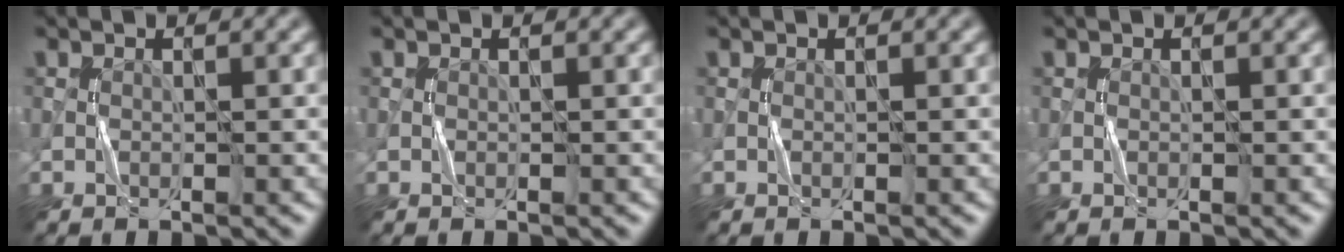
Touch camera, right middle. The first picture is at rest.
{"total": 0.0}
{"total": 0.0}
{"total": 0.0}